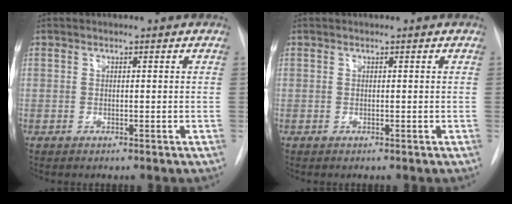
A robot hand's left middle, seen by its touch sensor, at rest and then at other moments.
{"total": 0.0}